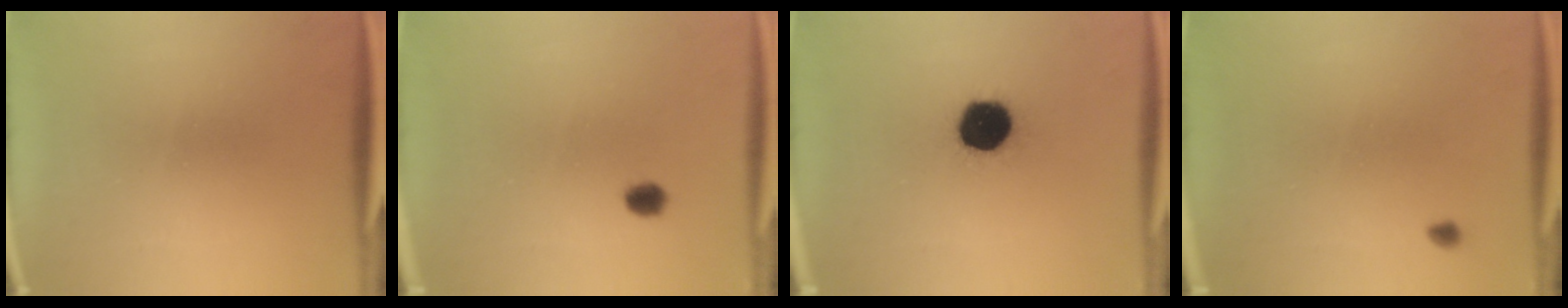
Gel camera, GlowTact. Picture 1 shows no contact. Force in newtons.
{"total": 2.4}
{"total": 14.8}
{"total": 0.8}